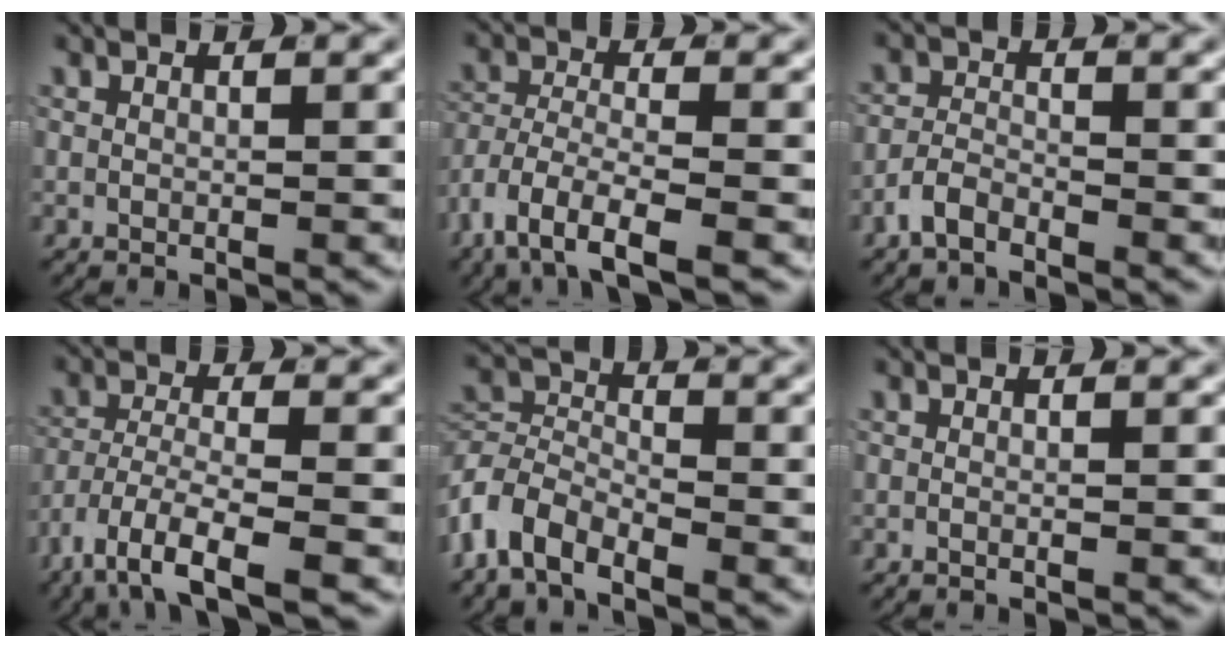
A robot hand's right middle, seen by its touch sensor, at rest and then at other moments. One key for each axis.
{"total": 6.2, "fx": -3.4, "fy": 2.9, "fz": 4.3, "tx": -0.102, "ty": -0.033, "tz": -0.045}
{"total": 2.3, "fx": -1.9, "fy": 0.9, "fz": 0.9, "tx": -0.010, "ty": 0.001, "tz": -0.043}
{"total": 7.0, "fx": -4.3, "fy": 2.5, "fz": 4.9, "tx": -0.106, "ty": -0.031, "tz": -0.059}
{"total": 6.4, "fx": -2.6, "fy": 5.1, "fz": 2.9, "tx": -0.082, "ty": -0.024, "tz": -0.052}
{"total": 0.5, "fx": -0.4, "fy": 0.2, "fz": 0.2, "tx": -0.006, "ty": 0.003, "tz": -0.010}